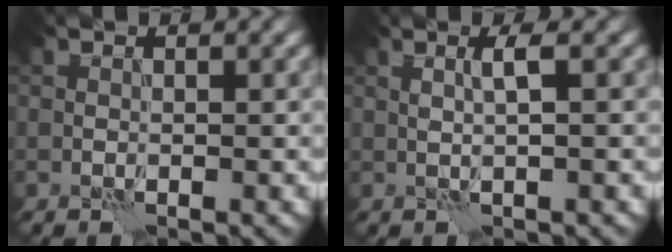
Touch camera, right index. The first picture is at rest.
{"total": 1.7, "force": [0.4, 0.1, 1.6], "torque": [-0.033, 0.004, 0.005]}